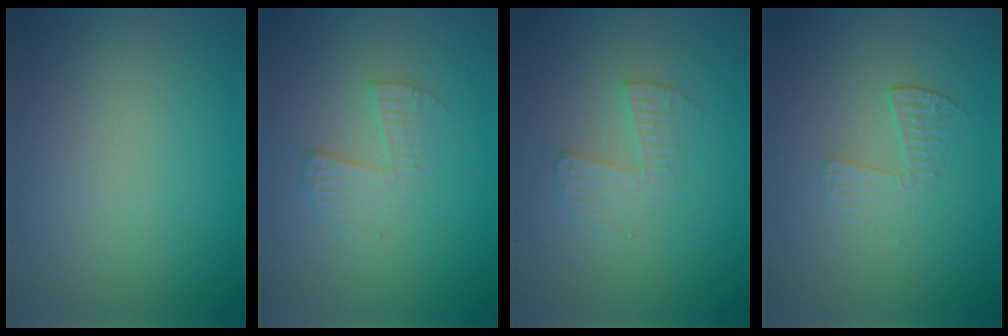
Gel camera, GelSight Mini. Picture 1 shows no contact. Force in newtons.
{"total": 2.1, "press": 2.0, "slide": 0.1}
{"total": 2.1, "press": 2.0, "slide": 0.1}
{"total": 1.8, "press": 0.5, "slide": 1.7}